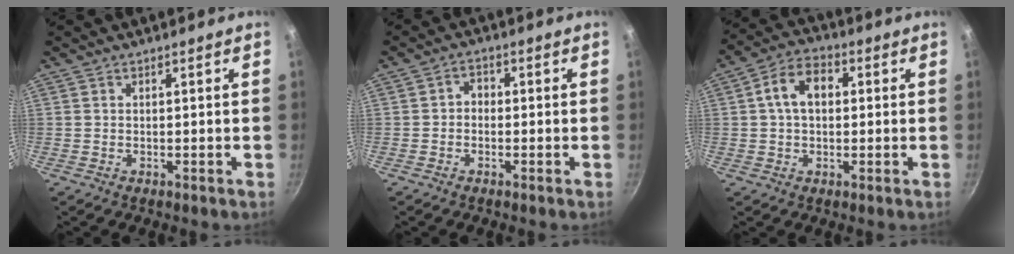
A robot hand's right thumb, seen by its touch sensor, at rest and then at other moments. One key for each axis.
{"total": 2.4, "fx": -0.6, "fy": 1.9, "fz": 1.3, "tx": -0.013, "ty": 0.013, "tz": -0.015}
{"total": 8.5, "fx": 1.2, "fy": 5.8, "fz": 6.1, "tx": -0.086, "ty": 0.024, "tz": 0.008}